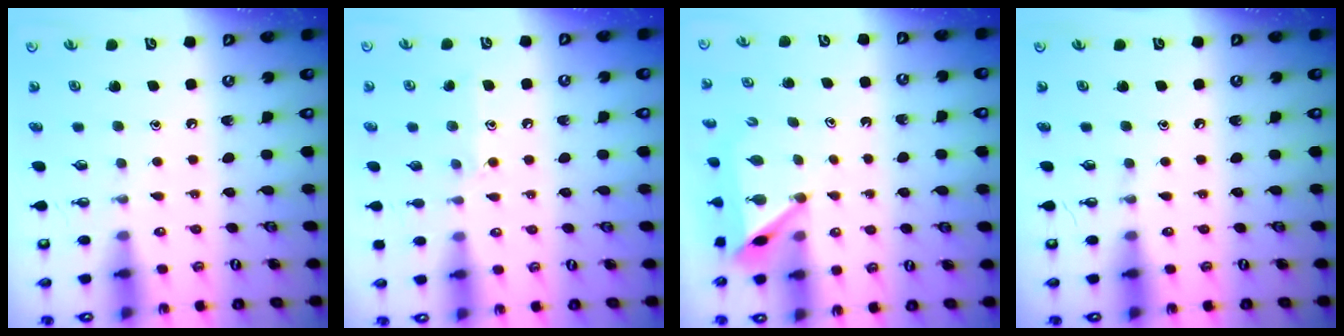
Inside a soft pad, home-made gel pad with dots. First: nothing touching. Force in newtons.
{"total": 8.5, "press": 8.5, "slide": 0.5}
{"total": 5.5, "press": 5.5, "slide": 0.4}
{"total": 0.0}